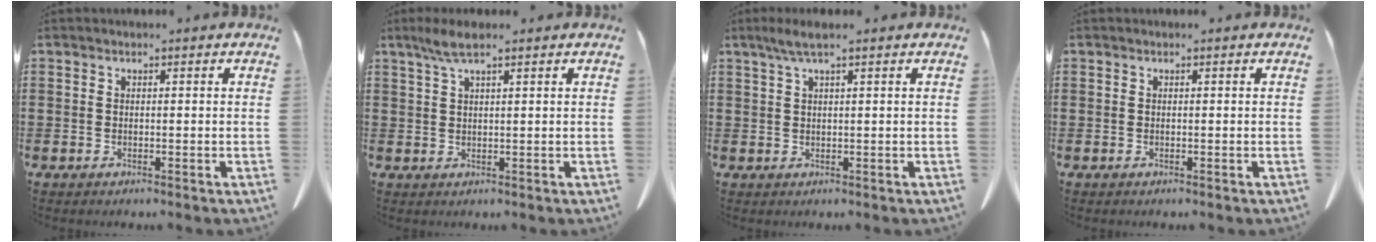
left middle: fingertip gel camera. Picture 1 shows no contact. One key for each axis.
{"total": 3.5, "fx": 2.1, "fy": 0.6, "fz": 2.7, "tx": -0.057, "ty": 0.003, "tz": 0.038}
{"total": 2.6, "fx": 1.3, "fy": 0.2, "fz": 2.2, "tx": -0.043, "ty": 0.002, "tz": 0.023}
{"total": 0.0}